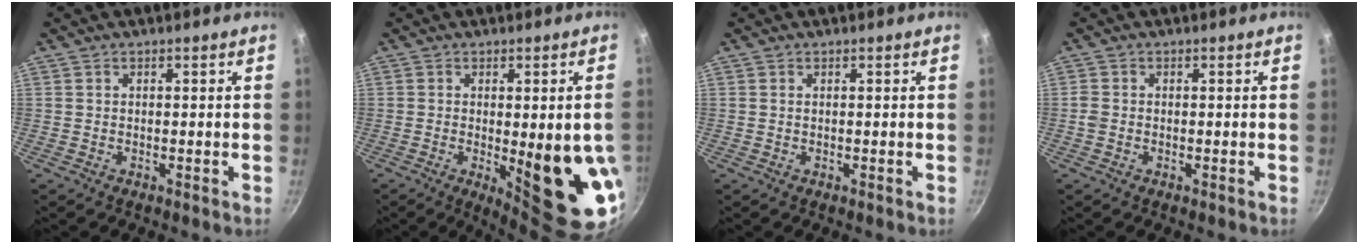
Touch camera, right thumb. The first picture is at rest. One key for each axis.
{"total": 15.9, "fx": -2.7, "fy": 4.4, "fz": 15.0, "tx": -0.172, "ty": -0.016, "tz": -0.021}
{"total": 0.0}
{"total": 1.5, "fx": -0.4, "fy": 1.2, "fz": 0.7, "tx": -0.016, "ty": 0.003, "tz": -0.010}